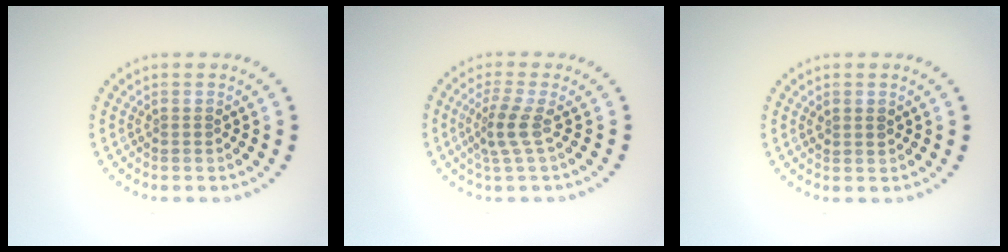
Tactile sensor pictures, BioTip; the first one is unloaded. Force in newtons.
{"total": 2.4, "press": 1.7, "slide": 1.7}
{"total": 1.0, "press": 0.9, "slide": 0.4}